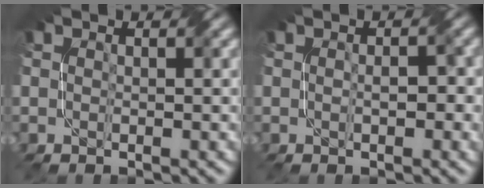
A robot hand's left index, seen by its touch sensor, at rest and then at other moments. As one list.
[{"total": 1.8, "force": [-0.2, 0.9, 1.5], "torque": [-0.024, 0.004, 0.005]}]